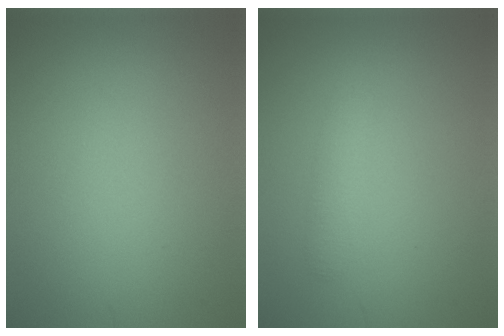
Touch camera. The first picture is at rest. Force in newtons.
{"total": 1.6, "press": 1.6, "slide": 0.0}